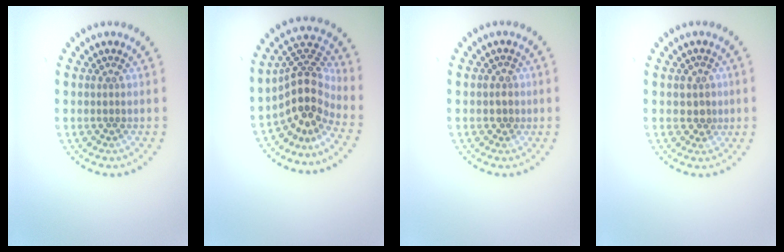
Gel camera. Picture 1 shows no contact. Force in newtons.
{"total": 4.5, "press": 3.3, "slide": 3.0}
{"total": 1.1, "press": 0.8, "slide": 0.8}
{"total": 1.8, "press": 1.6, "slide": 0.9}